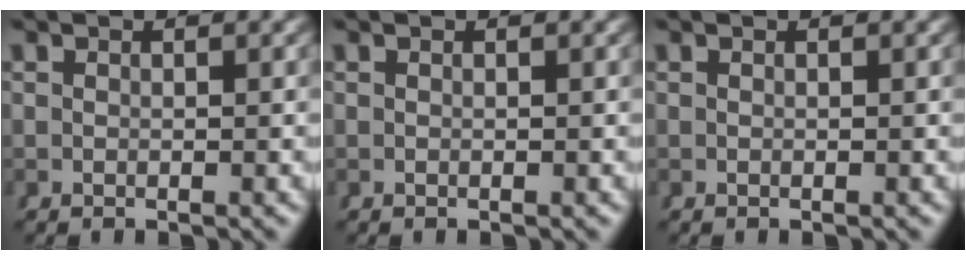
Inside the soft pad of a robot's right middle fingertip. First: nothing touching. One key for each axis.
{"total": 0.0}
{"total": 0.0}